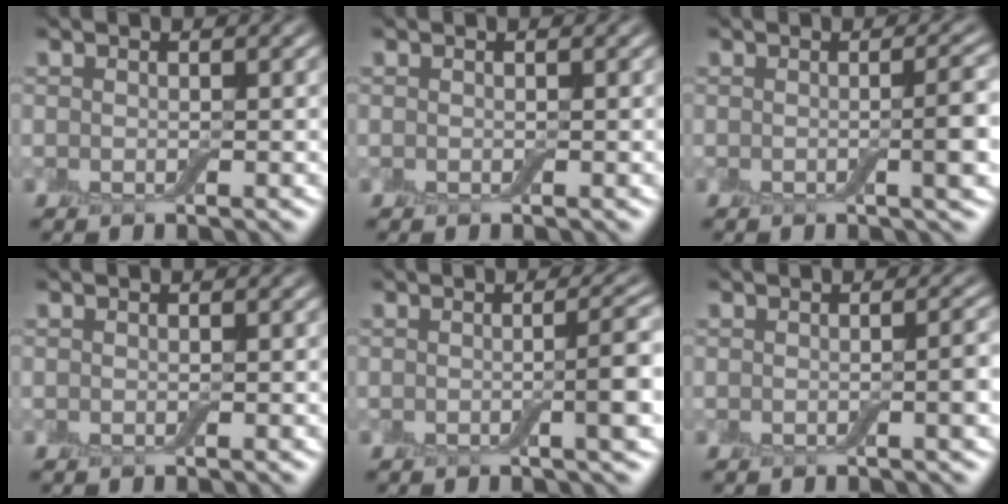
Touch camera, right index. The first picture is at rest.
{"total": 0.0}
{"total": 3.3, "force": [-0.2, 0.7, 3.2], "torque": [-0.038, 0.004, -0.007]}
{"total": 0.0}
{"total": 3.7, "force": [-0.3, 0.7, 3.6], "torque": [-0.043, 0.007, -0.010]}
{"total": 1.9, "force": [-0.2, 0.4, 1.9], "torque": [-0.022, 0.001, -0.004]}